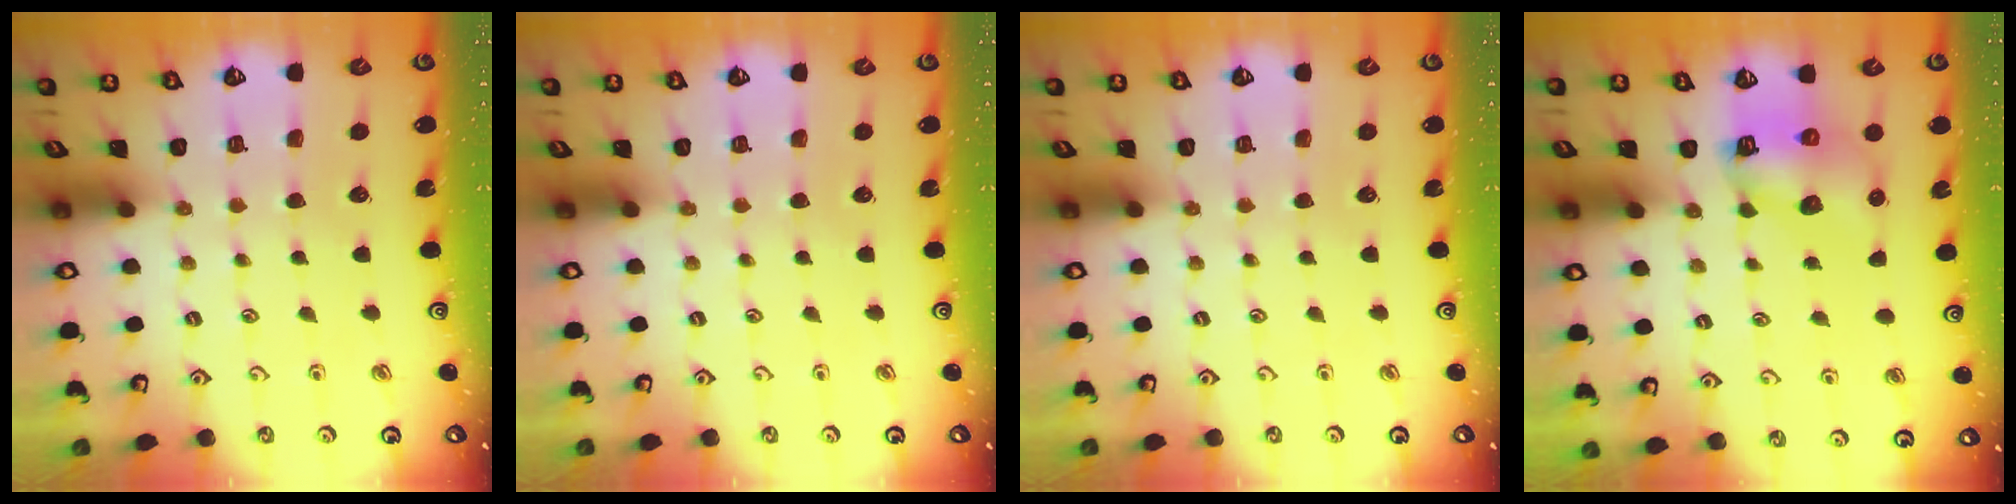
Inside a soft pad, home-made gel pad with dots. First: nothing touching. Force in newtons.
{"total": 0.0}
{"total": 0.0}
{"total": 7.8, "press": 7.8, "slide": 0.9}